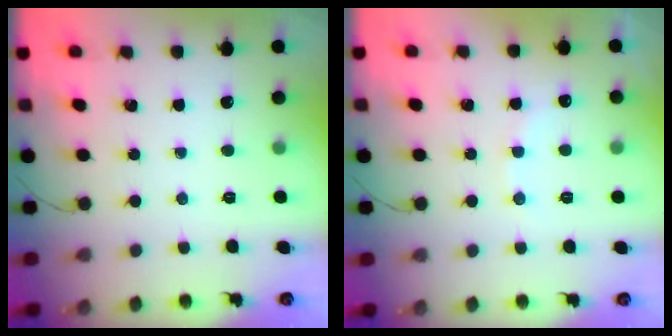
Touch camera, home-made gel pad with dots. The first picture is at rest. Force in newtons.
{"total": 7.1, "press": 7.0, "slide": 1.5}